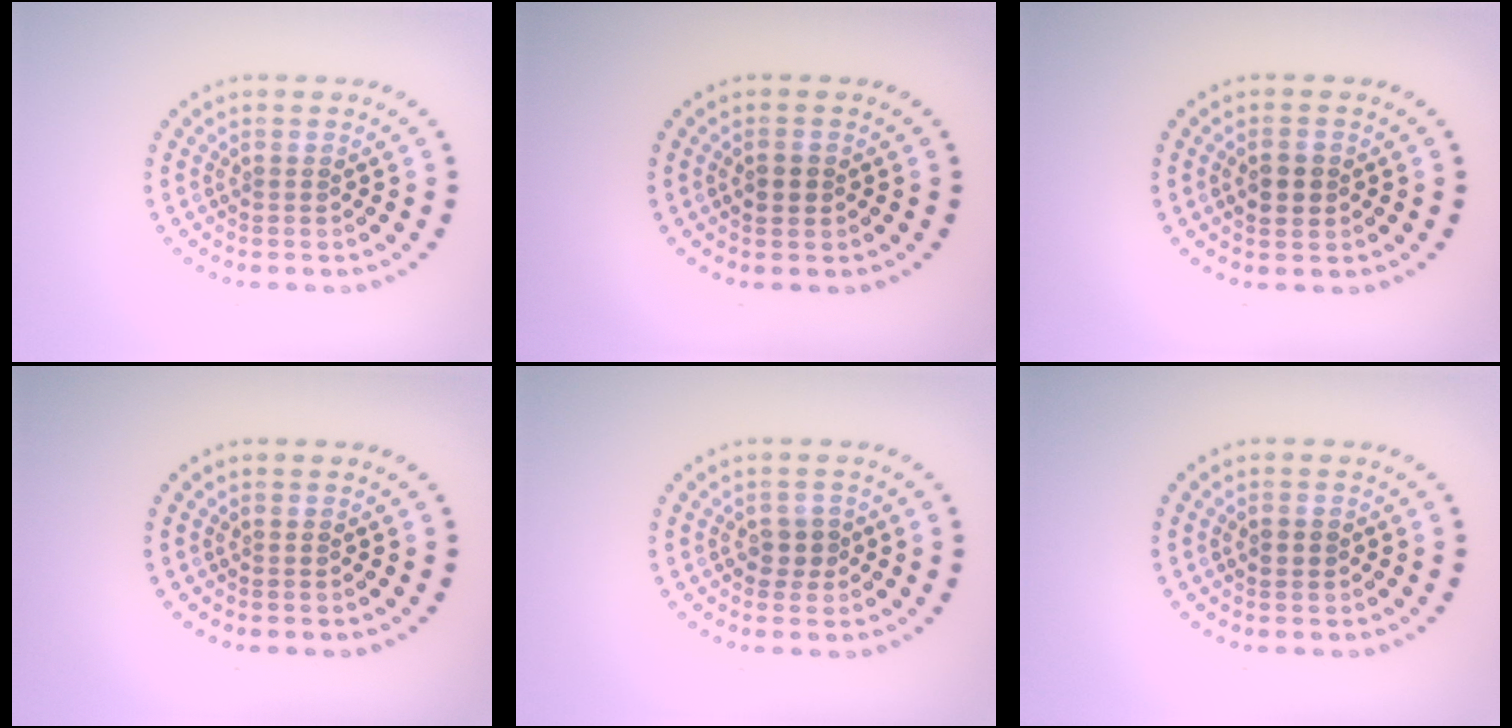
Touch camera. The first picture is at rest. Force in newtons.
{"total": 2.1, "press": 2.1, "slide": 0.1}
{"total": 2.5, "press": 2.4, "slide": 0.2}
{"total": 0.0}
{"total": 1.4, "press": 1.2, "slide": 0.6}
{"total": 1.5, "press": 1.5, "slide": 0.0}